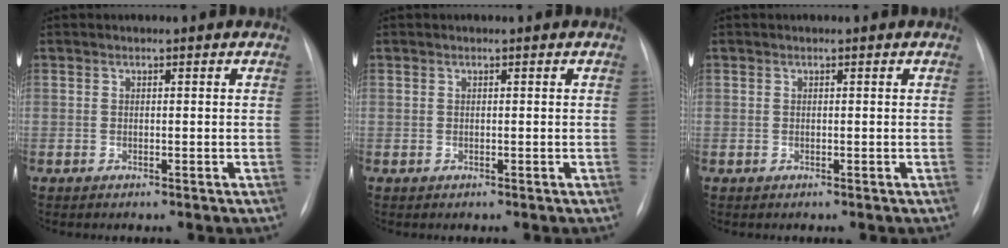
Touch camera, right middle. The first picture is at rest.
{"total": 0.0}
{"total": 0.0}